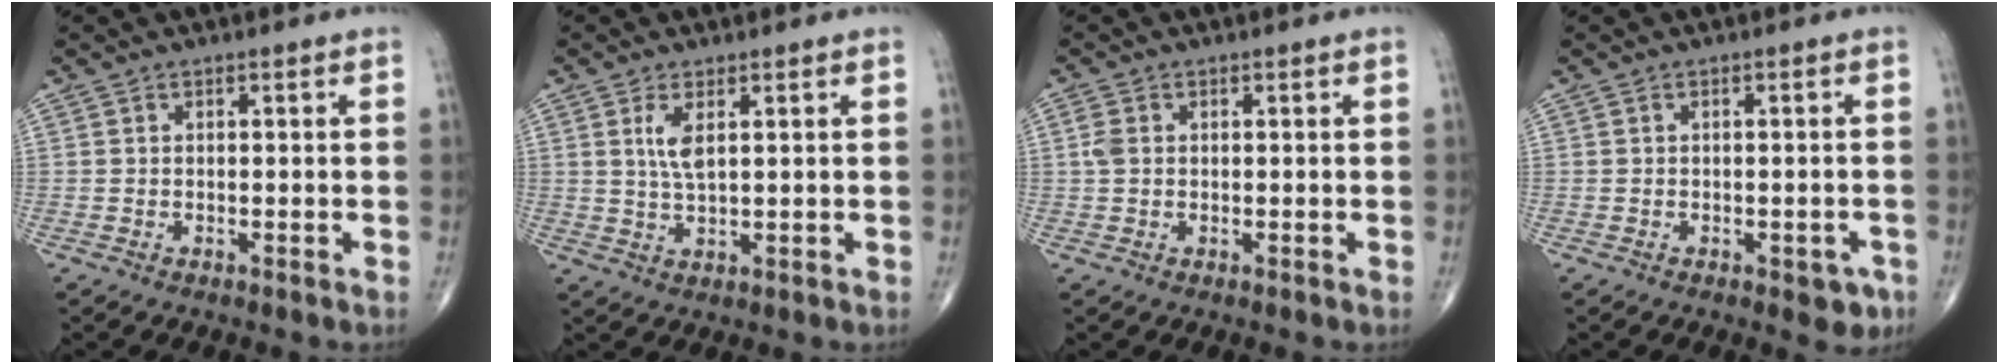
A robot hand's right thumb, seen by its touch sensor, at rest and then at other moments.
{"total": 4.1, "force": [1.4, 1.4, 3.6], "torque": [-0.076, -0.007, 0.033]}
{"total": 2.1, "force": [0.2, 1.5, 1.4], "torque": [-0.040, 0.004, 0.005]}
{"total": 3.8, "force": [-1.8, 1.9, 2.7], "torque": [-0.012, 0.005, -0.018]}